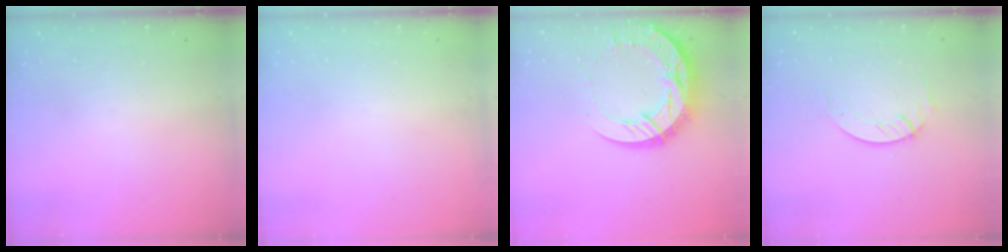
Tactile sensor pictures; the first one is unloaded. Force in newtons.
{"total": 0.0}
{"total": 18.7, "press": 18.6, "slide": 1.8}
{"total": 4.5, "press": 4.4, "slide": 0.4}